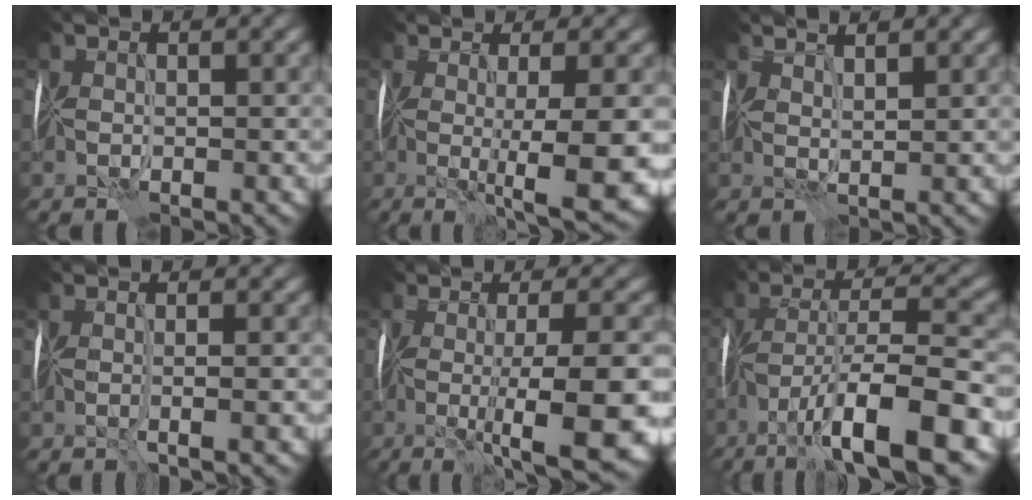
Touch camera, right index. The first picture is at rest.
{"total": 8.7, "force": [-0.9, 2.0, 8.4], "torque": [-0.119, -0.010, -0.002]}
{"total": 2.7, "force": [2.3, 0.6, 1.2], "torque": [-0.006, 0.015, 0.020]}
{"total": 2.1, "force": [0.0, 0.5, 2.1], "torque": [-0.022, 0.001, 0.001]}
{"total": 11.1, "force": [-2.3, 2.6, 10.6], "torque": [-0.142, -0.009, -0.023]}
{"total": 11.1, "force": [-5.4, 3.1, 9.2], "torque": [-0.154, 0.019, -0.086]}